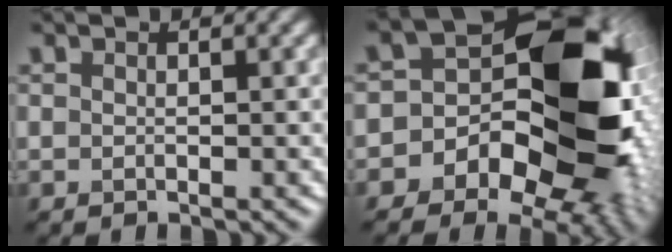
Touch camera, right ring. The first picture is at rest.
{"total": 16.5, "force": [-3.6, 12.0, 10.7], "torque": [-0.119, 0.011, -0.088]}